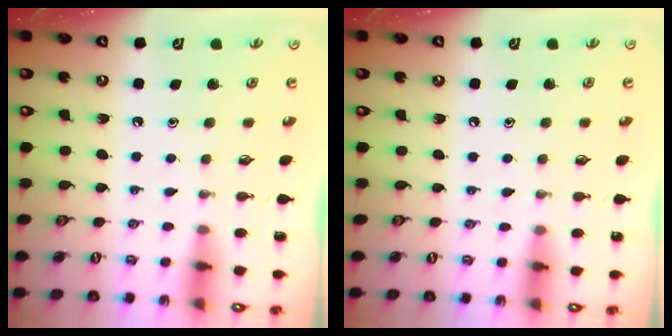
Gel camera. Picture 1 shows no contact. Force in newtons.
{"total": 4.8, "press": 4.8, "slide": 0.6}